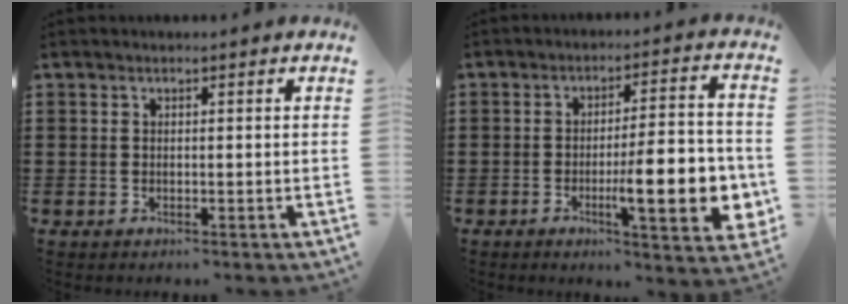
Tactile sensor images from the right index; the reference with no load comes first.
{"total": 12.4, "force": [-3.2, 3.0, 11.6], "torque": [-0.174, -0.006, -0.052]}